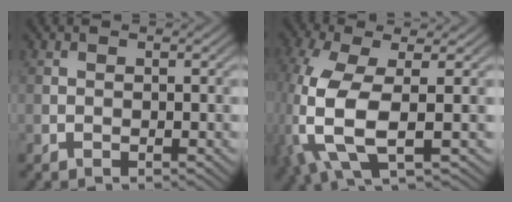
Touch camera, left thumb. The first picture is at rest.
{"total": 10.8, "force": [-1.1, 4.3, 9.8], "torque": [-0.237, -0.016, -0.025]}